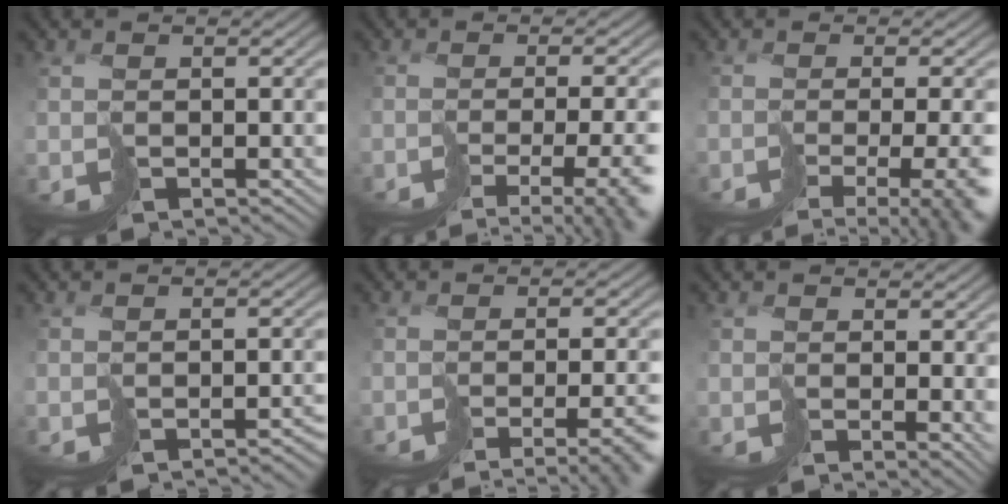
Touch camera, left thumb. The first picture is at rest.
{"total": 8.7, "force": [-4.9, 2.7, 6.7], "torque": [-0.096, -0.032, -0.031]}
{"total": 9.9, "force": [-5.1, 3.8, 7.6], "torque": [-0.087, -0.028, -0.017]}
{"total": 2.7, "force": [-2.3, 0.9, 1.2], "torque": [-0.004, -0.005, -0.030]}
{"total": 7.7, "force": [-5.5, 1.5, 5.2], "torque": [-0.057, -0.010, -0.050]}
{"total": 2.9, "force": [0.7, 1.3, 2.5], "torque": [-0.040, -0.009, 0.017]}